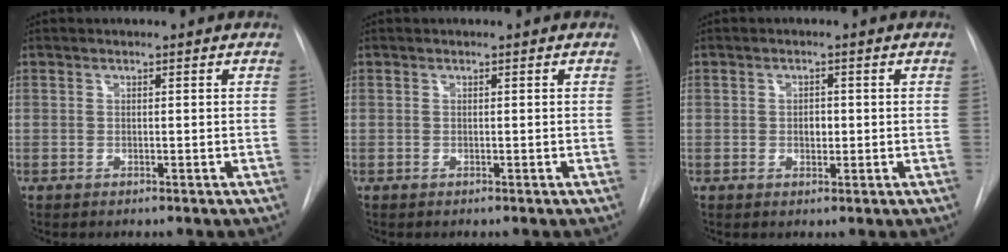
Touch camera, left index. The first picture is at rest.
{"total": 0.0}
{"total": 1.8, "force": [-0.9, 1.0, 1.2], "torque": [-0.018, -0.005, -0.012]}